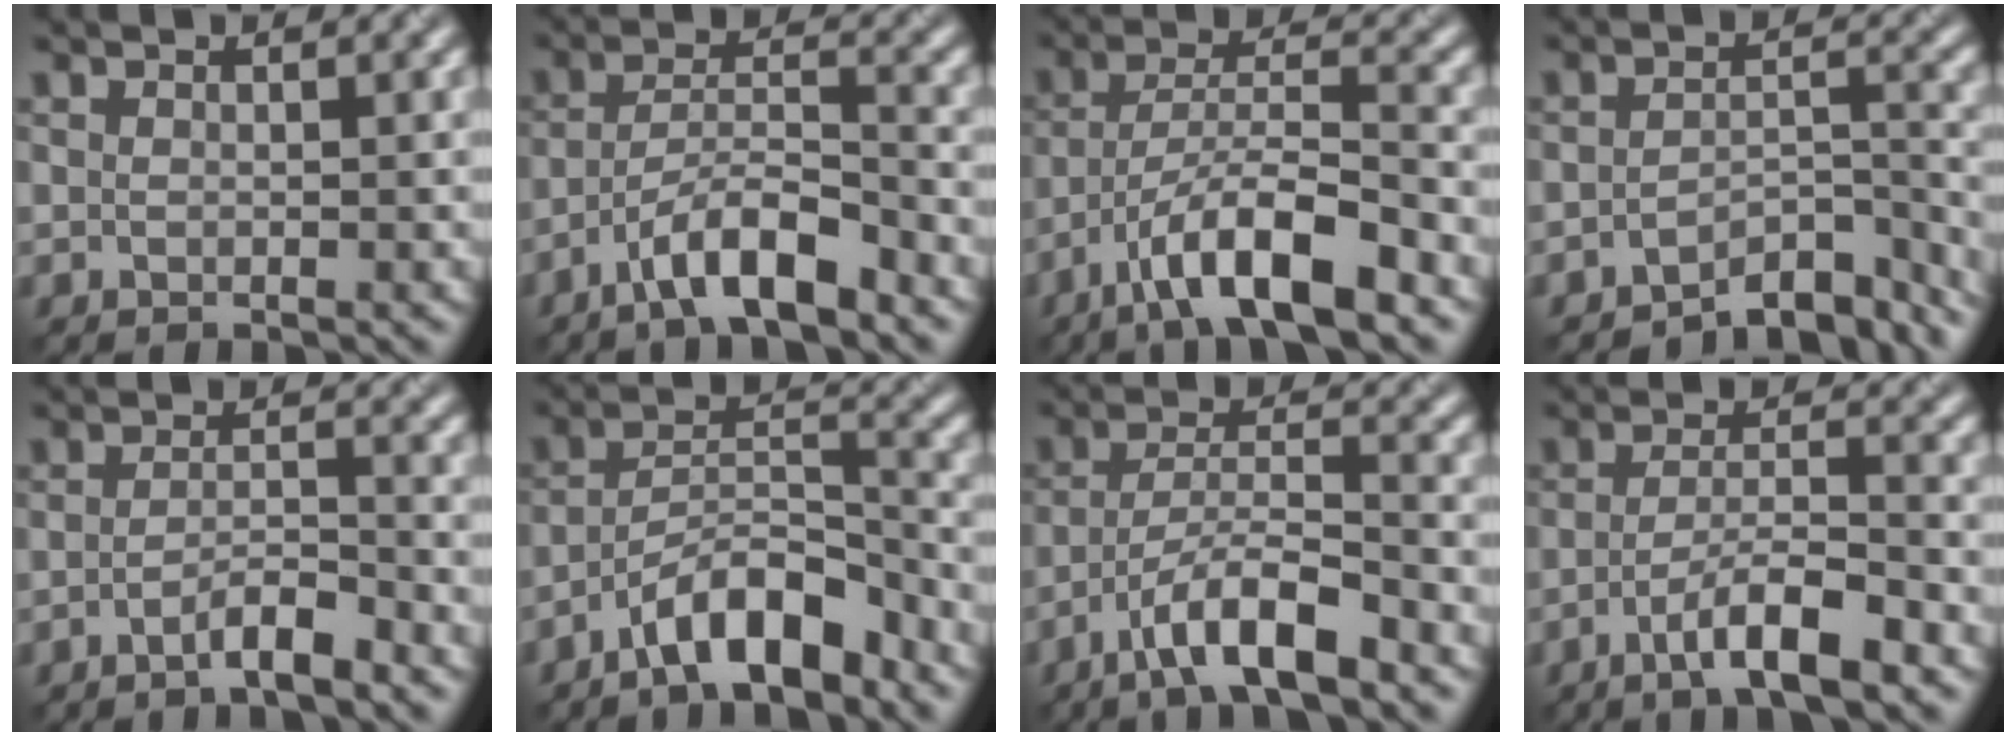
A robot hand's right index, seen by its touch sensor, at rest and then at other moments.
{"total": 5.9, "force": [-3.9, 1.2, 4.2], "torque": [-0.070, 0.009, -0.073]}
{"total": 8.4, "force": [-5.2, 2.0, 6.3], "torque": [-0.105, 0.012, -0.091]}
{"total": 5.8, "force": [-5.2, 1.5, 2.1], "torque": [-0.021, -0.004, -0.074]}
{"total": 2.7, "force": [-1.8, 0.4, 2.0], "torque": [-0.034, 0.007, -0.037]}
{"total": 6.6, "force": [-4.5, 1.9, 4.4], "torque": [-0.071, 0.012, -0.081]}
{"total": 6.5, "force": [-4.2, 1.4, 4.8], "torque": [-0.082, 0.010, -0.077]}
{"total": 5.3, "force": [-2.8, 0.9, 4.4], "torque": [-0.075, 0.005, -0.053]}